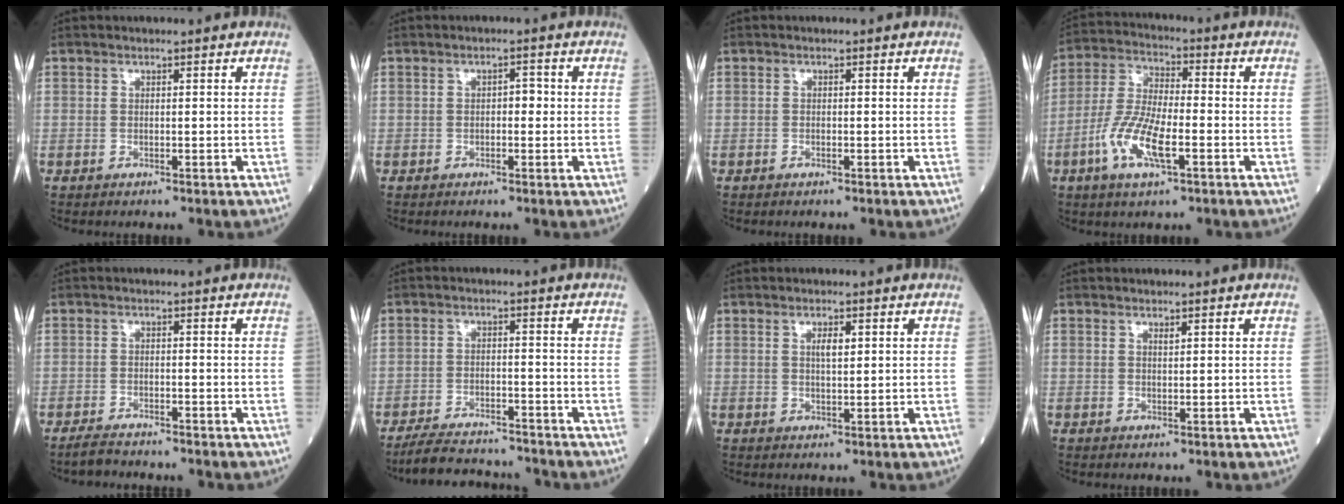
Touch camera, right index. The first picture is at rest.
{"total": 1.6, "force": [-0.1, 0.9, 1.4], "torque": [-0.015, 0.007, -0.004]}
{"total": 0.0}
{"total": 10.3, "force": [-3.8, 2.8, 9.2], "torque": [-0.197, -0.003, -0.074]}
{"total": 2.8, "force": [-2.7, 0.3, 0.7], "torque": [-0.018, -0.008, -0.049]}
{"total": 9.2, "force": [-8.8, 1.3, 2.5], "torque": [-0.040, 0.001, -0.141]}
{"total": 2.3, "force": [0.8, 0.6, 2.1], "torque": [-0.037, -0.001, 0.014]}
{"total": 0.5, "force": [0.4, 0.1, 0.4], "torque": [-0.010, -0.003, 0.007]}